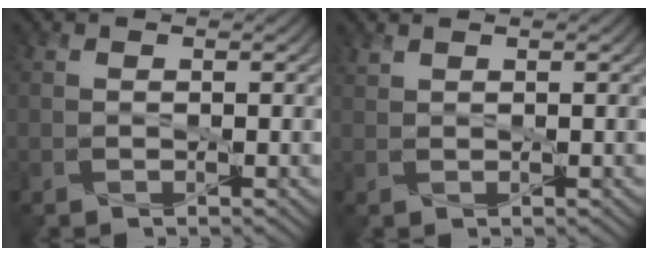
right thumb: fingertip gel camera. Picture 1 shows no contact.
{"total": 0.9, "force": [0.8, 0.1, 0.3], "torque": [-0.011, 0.005, 0.020]}